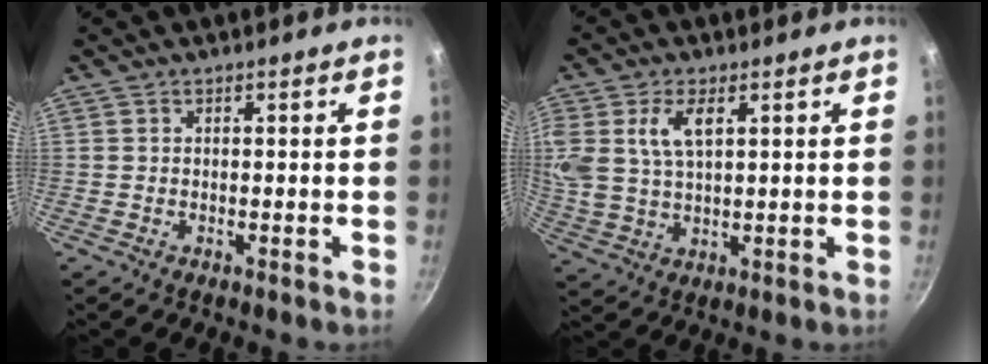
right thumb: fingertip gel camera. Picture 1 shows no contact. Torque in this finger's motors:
{"motor_torque": [0.09, 0.40, 0.81, 0.43, 0.12]}